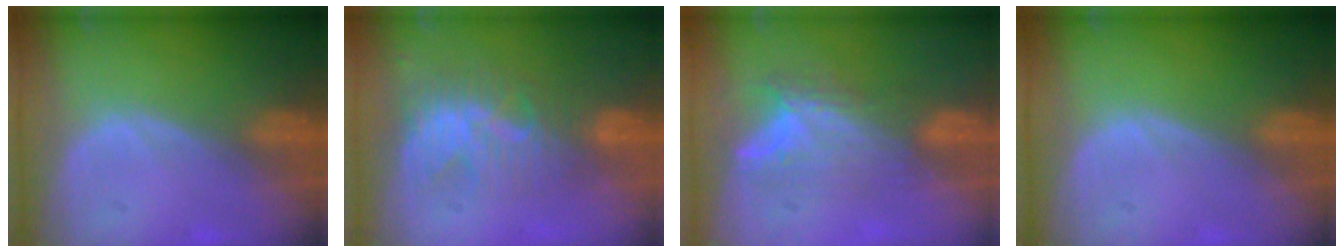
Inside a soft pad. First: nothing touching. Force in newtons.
{"total": 8.9, "press": 7.6, "slide": 4.6}
{"total": 8.1, "press": 6.8, "slide": 4.5}
{"total": 0.0}